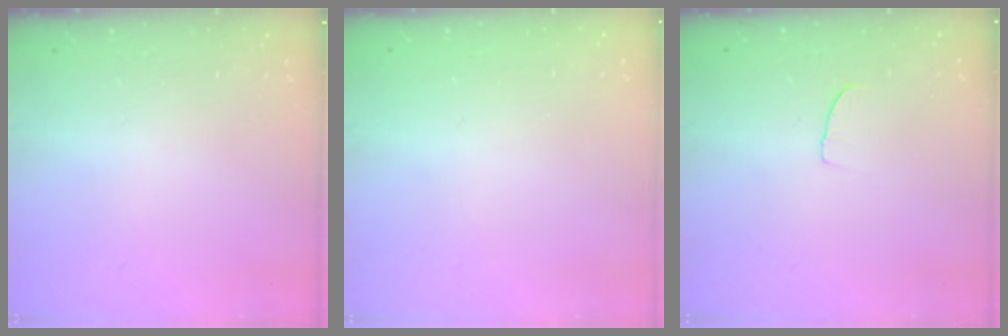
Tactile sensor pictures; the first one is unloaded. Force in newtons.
{"total": 0.0}
{"total": 3.3, "press": 3.3, "slide": 0.3}